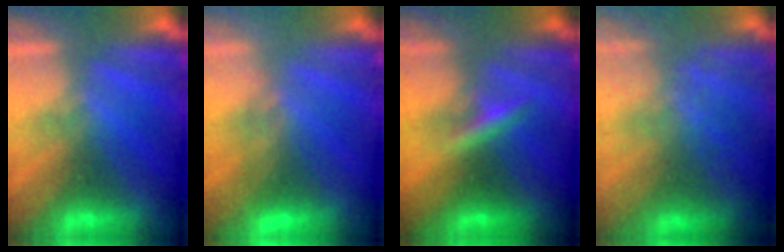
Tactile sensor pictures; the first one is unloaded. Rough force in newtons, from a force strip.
{"total": 4.1}
{"total": 2.6}
{"total": 7.8}